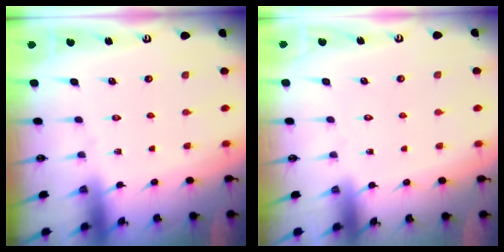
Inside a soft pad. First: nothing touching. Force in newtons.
{"total": 1.8, "press": 1.7, "slide": 0.1}